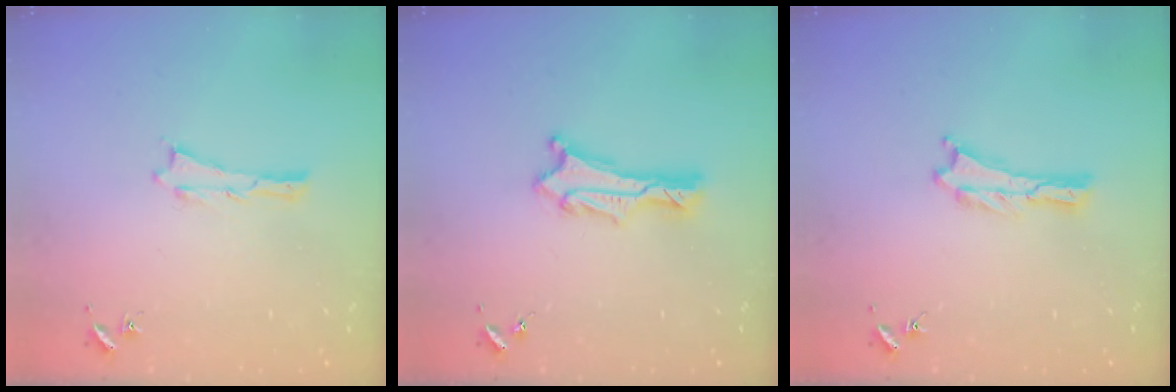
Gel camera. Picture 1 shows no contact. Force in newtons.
{"total": 1.5, "press": 1.5, "slide": 0.1}
{"total": 0.0}